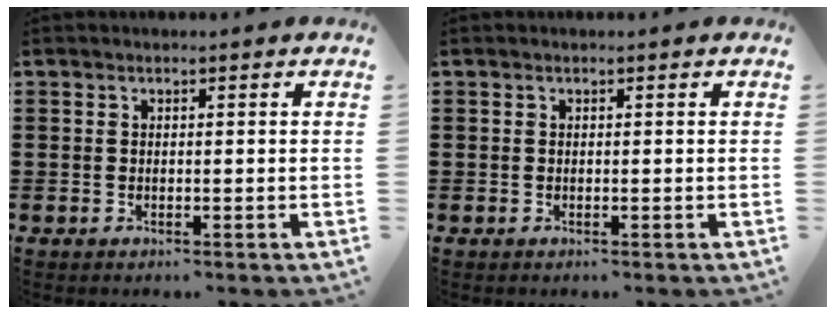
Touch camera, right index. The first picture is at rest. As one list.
[{"total": 0.0}]